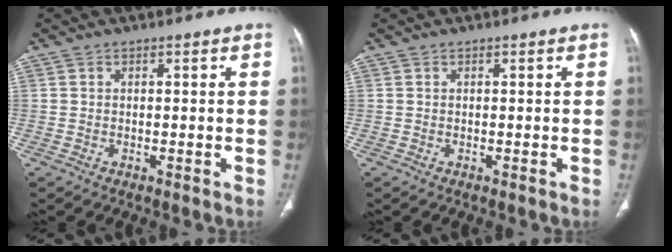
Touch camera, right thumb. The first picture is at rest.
{"total": 0.0}